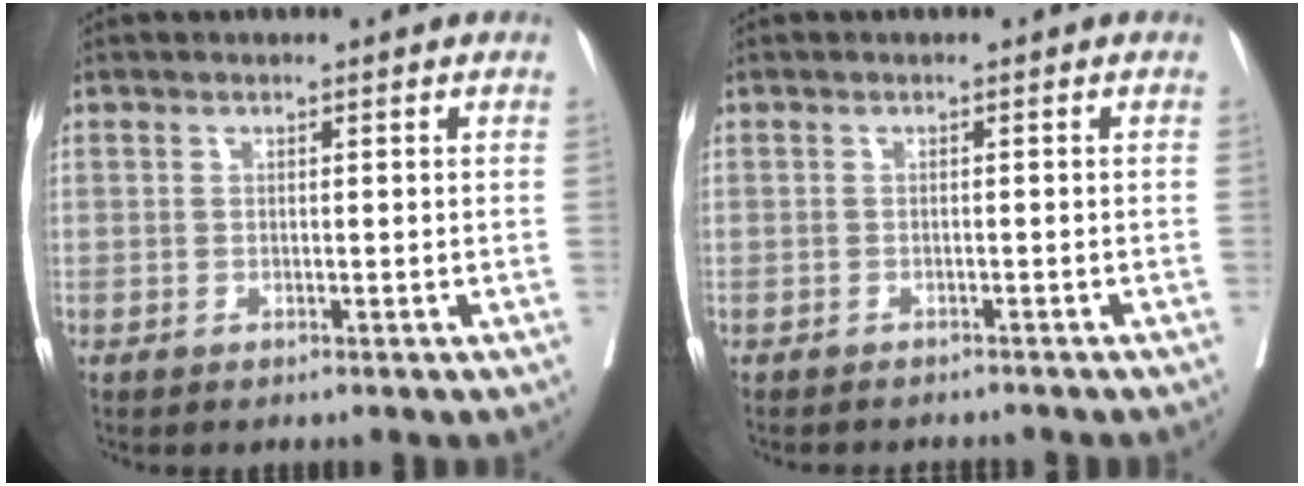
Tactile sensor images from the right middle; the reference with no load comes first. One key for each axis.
{"total": 4.1, "fx": -3.8, "fy": 0.8, "fz": 1.4, "tx": -0.014, "ty": -0.003, "tz": -0.042}